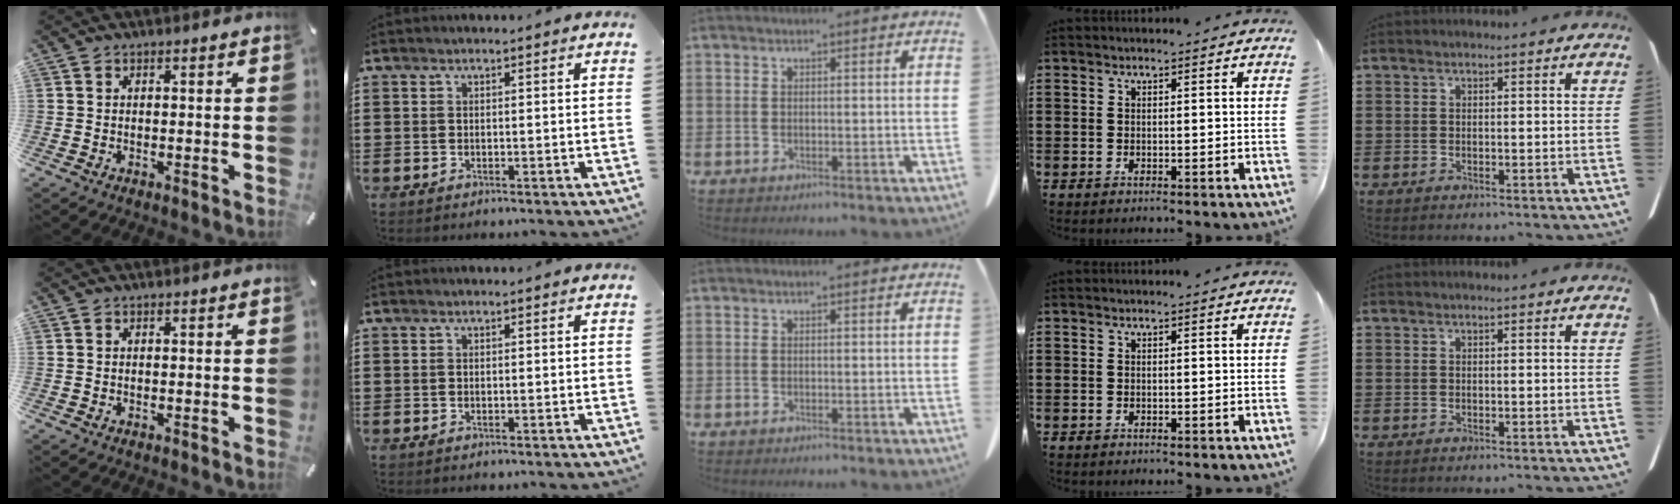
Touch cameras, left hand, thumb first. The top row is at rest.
{}